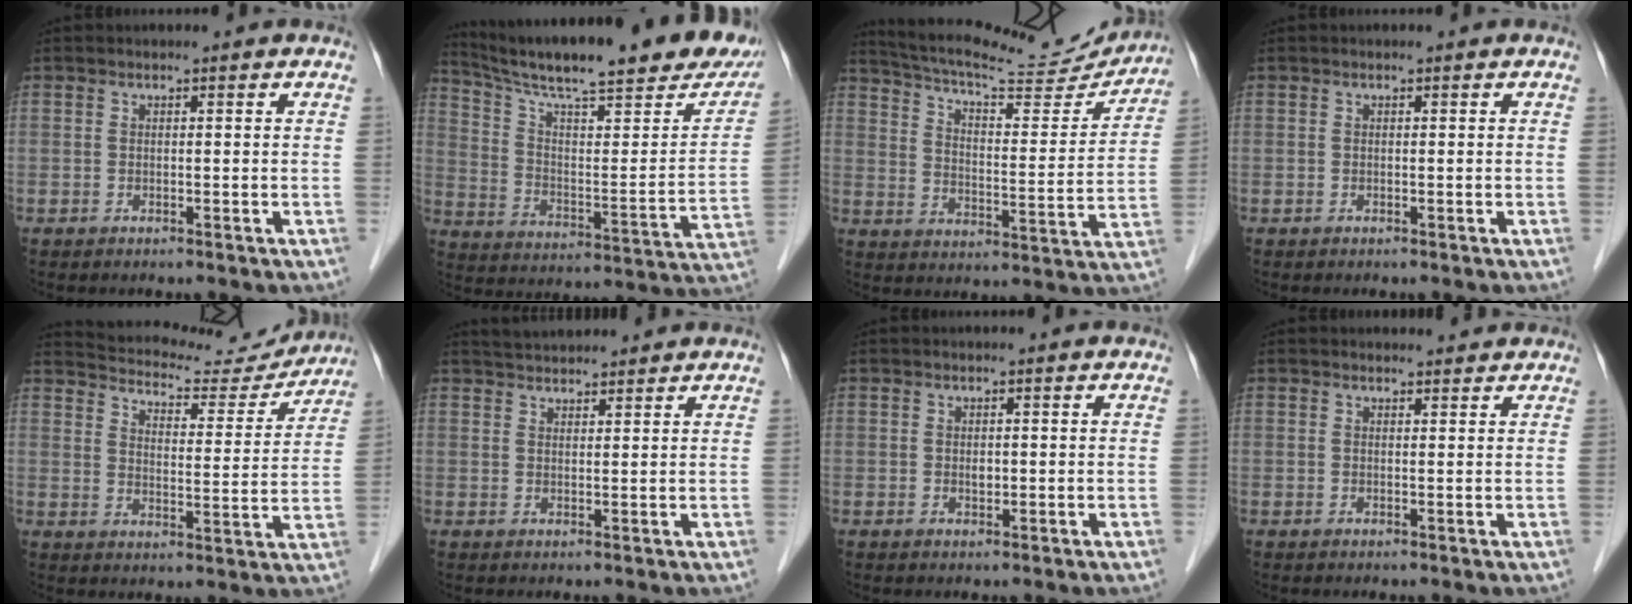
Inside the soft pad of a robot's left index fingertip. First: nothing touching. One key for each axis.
{"total": 28.6, "fx": 23.4, "fy": 3.7, "fz": 15.9, "tx": -0.254, "ty": -0.037, "tz": 0.323}
{"total": 20.0, "fx": 18.9, "fy": 2.4, "fz": 6.1, "tx": -0.103, "ty": -0.025, "tz": 0.260}
{"total": 0.0}
{"total": 15.7, "fx": 15.1, "fy": 3.4, "fz": 2.8, "tx": -0.035, "ty": -0.014, "tz": 0.193}
{"total": 4.9, "fx": 4.8, "fy": 0.7, "fz": 1.1, "tx": -0.023, "ty": 0.035, "tz": 0.077}
{"total": 0.8, "fx": 0.1, "fy": 0.6, "fz": 0.6, "tx": -0.010, "ty": 0.000, "tz": 0.001}
{"total": 2.5, "fx": 2.4, "fy": 0.5, "fz": 0.2, "tx": -0.008, "ty": 0.006, "tz": 0.029}